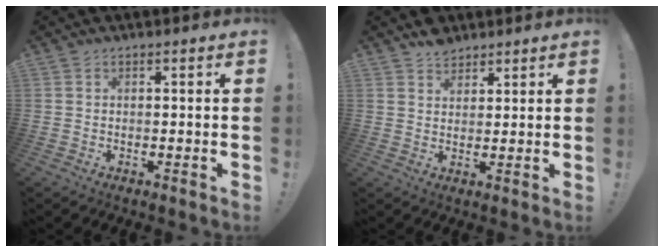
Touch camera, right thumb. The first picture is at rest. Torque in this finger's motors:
{"motor_torque": [-0.39, -0.23, 0.35, 0.23, 0.00]}